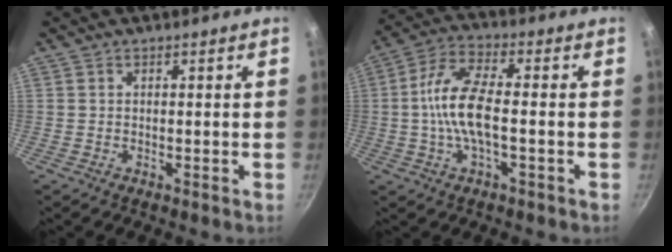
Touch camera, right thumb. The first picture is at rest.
{"total": 11.0, "force": [-1.1, 4.2, 10.1], "torque": [-0.205, 0.027, -0.035]}